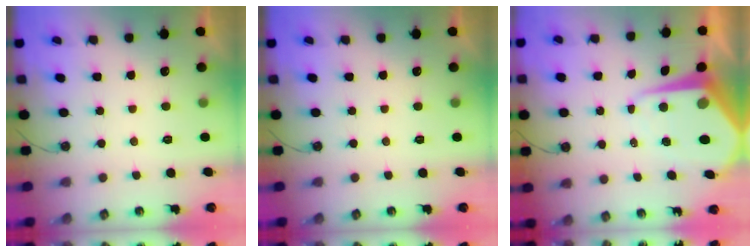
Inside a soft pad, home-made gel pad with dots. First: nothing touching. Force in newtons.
{"total": 0.0}
{"total": 9.8, "press": 9.8, "slide": 0.8}